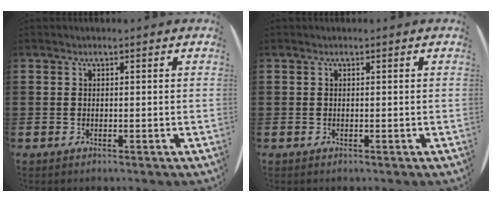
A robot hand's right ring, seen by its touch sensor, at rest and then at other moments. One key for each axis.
{"total": 0.0}